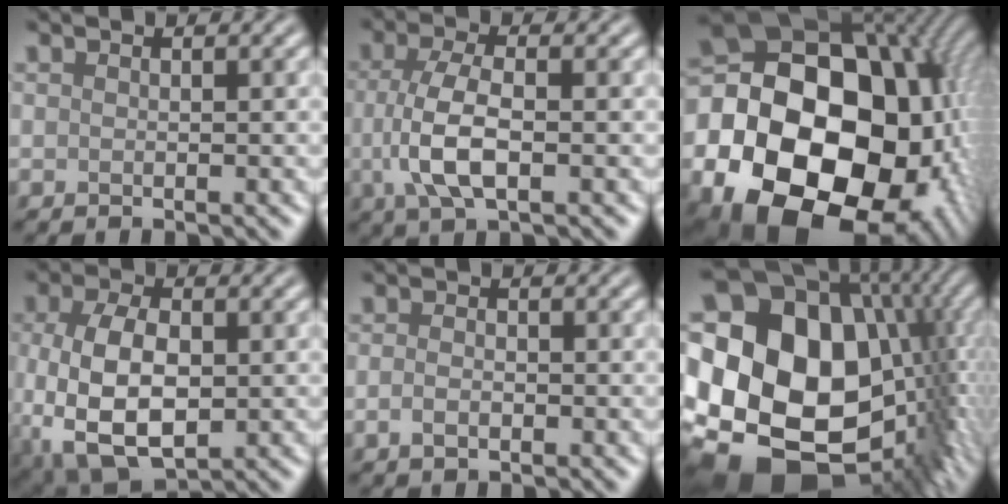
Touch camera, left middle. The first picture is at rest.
{"total": 5.3, "force": [-0.6, 2.2, 4.8], "torque": [-0.108, 0.000, -0.014]}
{"total": 27.2, "force": [-6.6, 21.9, 14.7], "torque": [-0.274, -0.046, -0.147]}
{"total": 8.6, "force": [-1.5, 5.1, 6.9], "torque": [-0.155, -0.016, -0.023]}
{"total": 1.4, "force": [-0.5, 0.8, 1.0], "torque": [-0.022, 0.000, -0.013]}
{"total": 21.4, "force": [-1.5, 16.1, 14.1], "torque": [-0.257, -0.005, 0.003]}